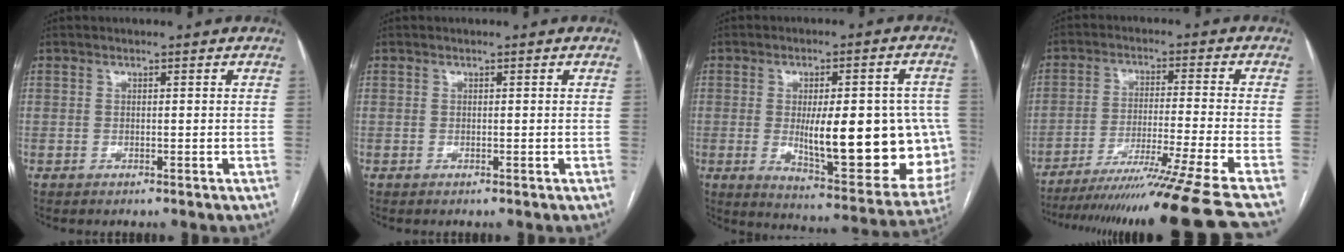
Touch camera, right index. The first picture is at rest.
{"total": 0.0}
{"total": 21.9, "force": [-1.9, 6.5, 20.8], "torque": [-0.218, 0.007, 0.003]}
{"total": 23.5, "force": [-20.3, -4.8, 10.7], "torque": [-0.125, -0.076, -0.305]}